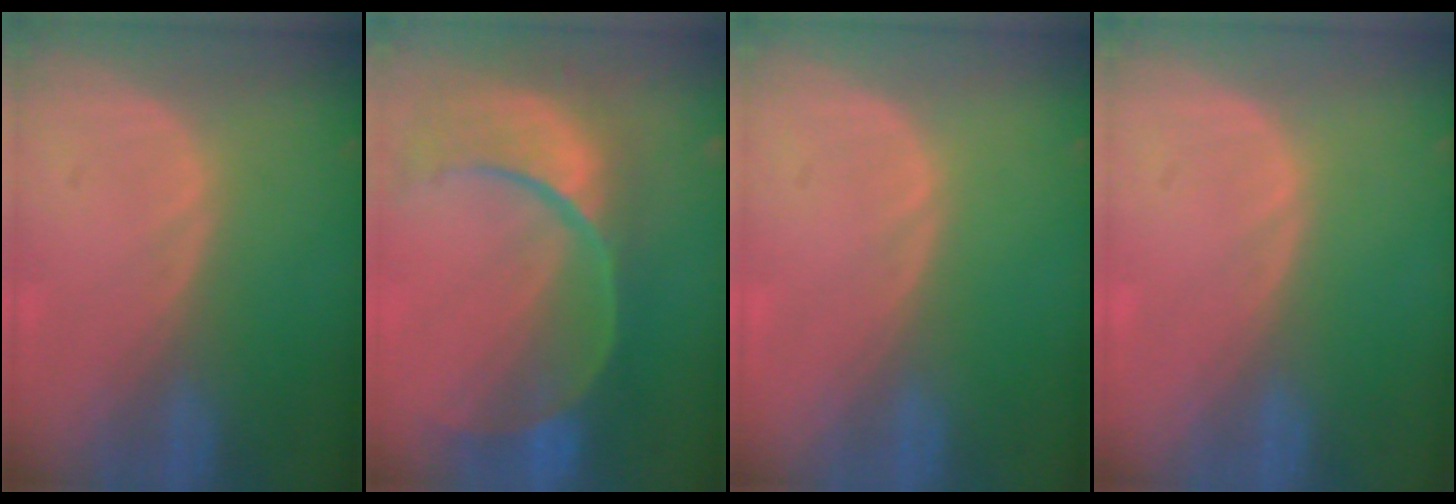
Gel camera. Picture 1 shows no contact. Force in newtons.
{"total": 12.4, "press": 9.9, "slide": 7.4}
{"total": 0.0}
{"total": 0.0}